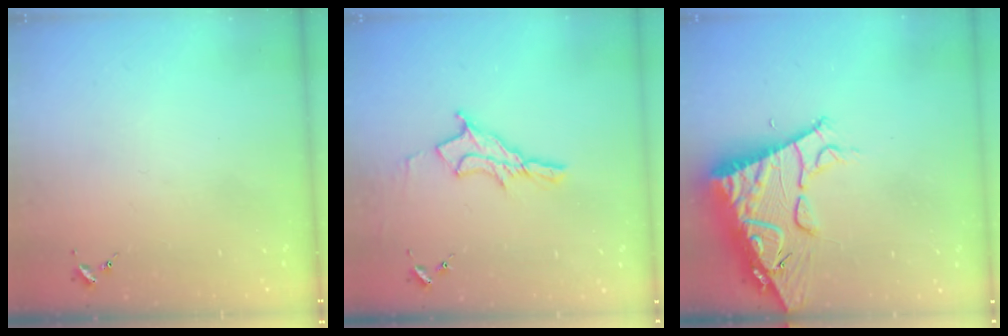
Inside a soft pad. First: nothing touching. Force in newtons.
{"total": 11.3, "press": 11.3, "slide": 0.9}
{"total": 17.5, "press": 17.4, "slide": 1.8}